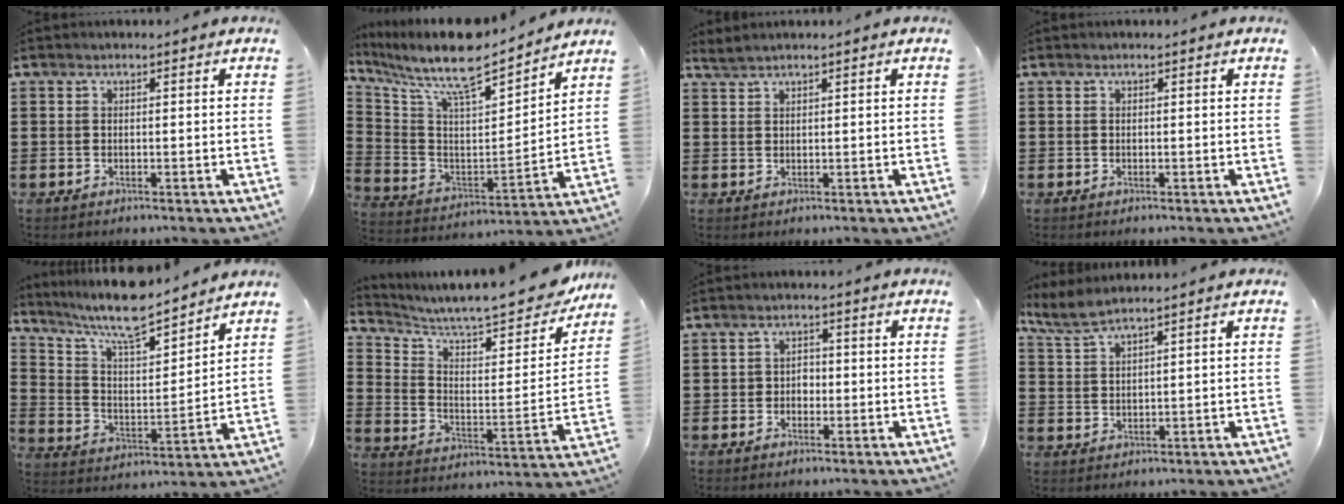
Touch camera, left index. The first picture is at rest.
{"total": 11.0, "force": [9.3, 2.2, 5.5], "torque": [-0.138, -0.066, 0.156]}
{"total": 1.4, "force": [1.2, -0.1, 0.5], "torque": [-0.013, 0.000, 0.024]}
{"total": 0.0}
{"total": 9.5, "force": [8.3, 1.4, 4.4], "torque": [-0.117, -0.046, 0.146]}
{"total": 9.4, "force": [8.2, 1.4, 4.4], "torque": [-0.105, -0.054, 0.135]}
{"total": 1.9, "force": [-0.7, 1.6, 0.8], "torque": [-0.019, 0.005, -0.018]}
{"total": 3.7, "force": [3.1, 0.4, 2.0], "torque": [-0.048, -0.002, 0.058]}